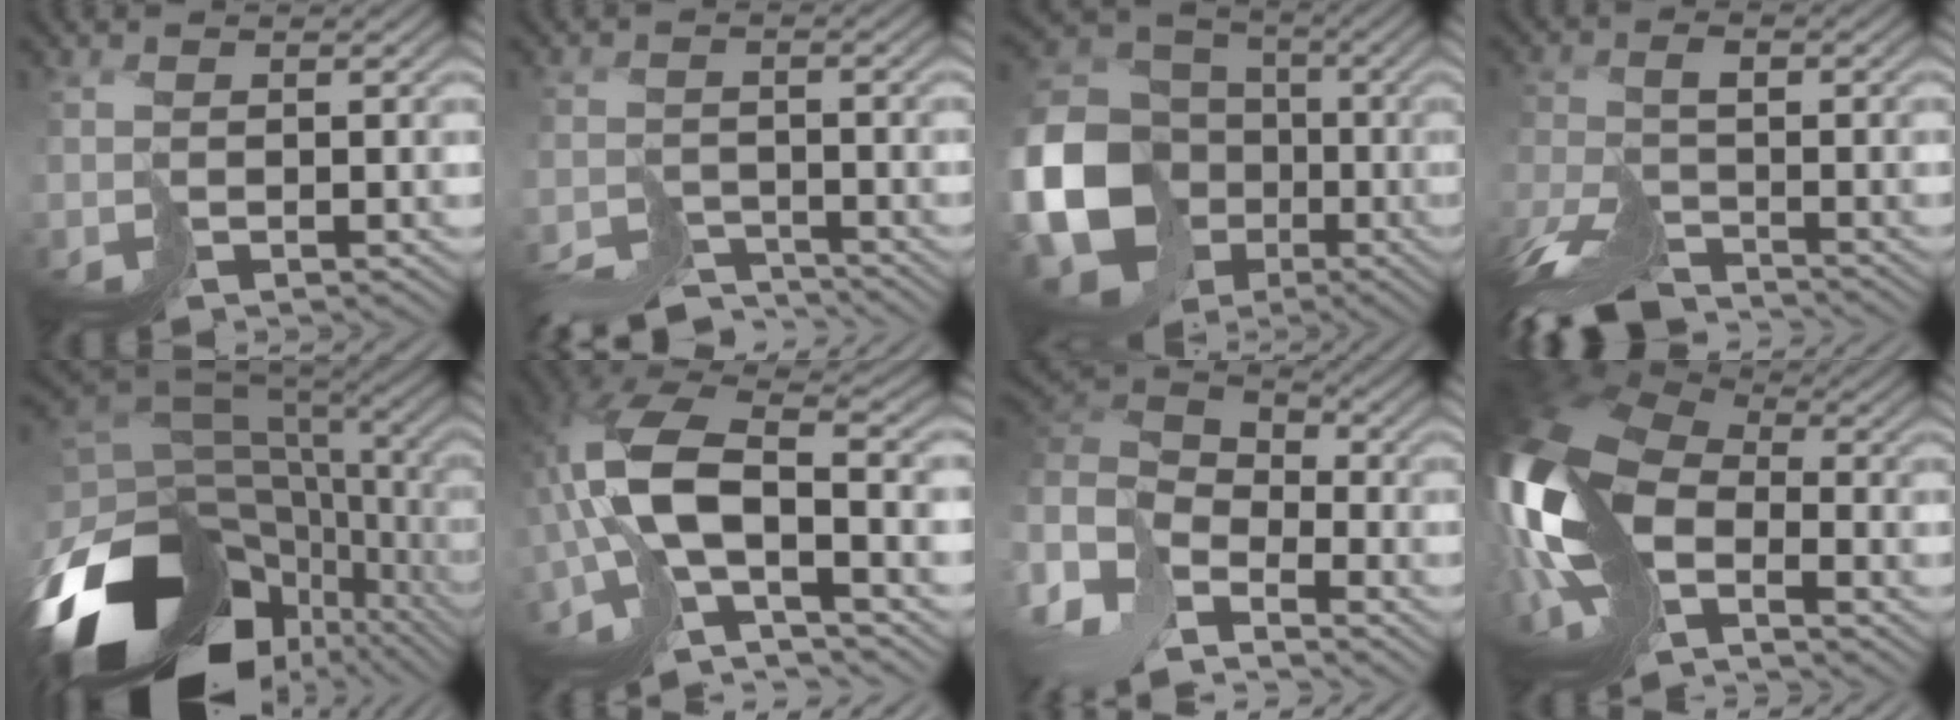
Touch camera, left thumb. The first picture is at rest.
{"total": 6.2, "force": [-5.9, 1.4, 1.1], "torque": [-0.015, -0.006, -0.107]}
{"total": 20.2, "force": [-5.2, 17.3, 9.0], "torque": [-0.246, -0.055, -0.103]}
{"total": 8.6, "force": [-6.9, 3.1, 4.2], "torque": [-0.086, -0.010, -0.137]}
{"total": 19.0, "force": [-8.0, 12.5, 11.9], "torque": [-0.266, -0.039, -0.095]}
{"total": 13.3, "force": [-3.2, 5.9, 11.5], "torque": [-0.254, -0.005, -0.059]}
{"total": 8.6, "force": [-1.7, 5.9, 6.0], "torque": [-0.167, 0.002, -0.042]}
{"total": 16.1, "force": [-3.3, 9.6, 12.5], "torque": [-0.318, -0.027, -0.052]}